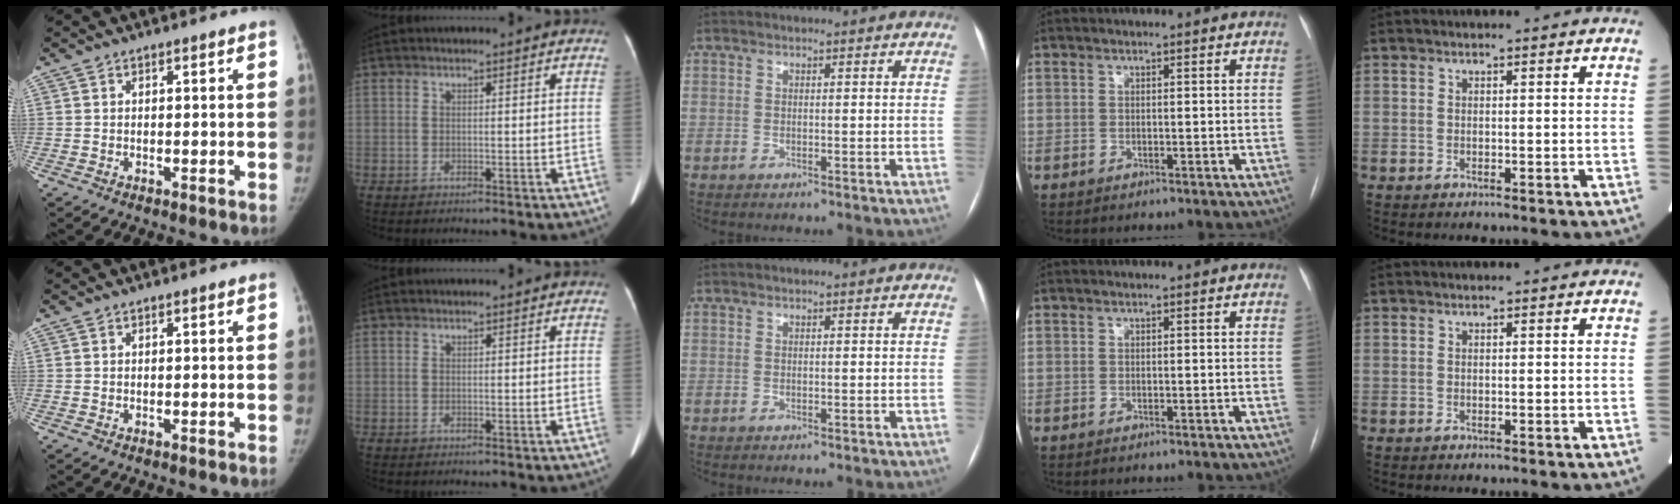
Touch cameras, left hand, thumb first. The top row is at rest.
{}